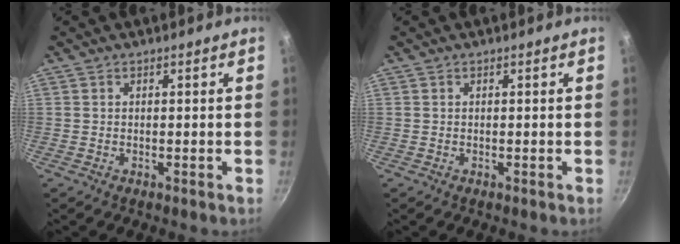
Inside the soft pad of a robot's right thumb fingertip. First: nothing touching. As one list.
[{"total": 0.0}]